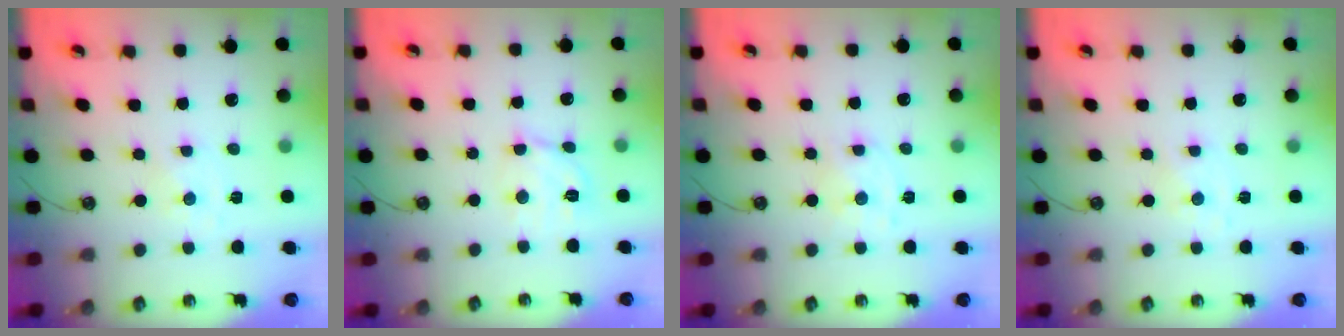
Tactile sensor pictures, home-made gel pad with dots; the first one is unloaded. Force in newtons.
{"total": 10.6, "press": 10.5, "slide": 1.3}
{"total": 2.8, "press": 2.7, "slide": 0.7}
{"total": 0.6, "press": 0.6, "slide": 0.2}